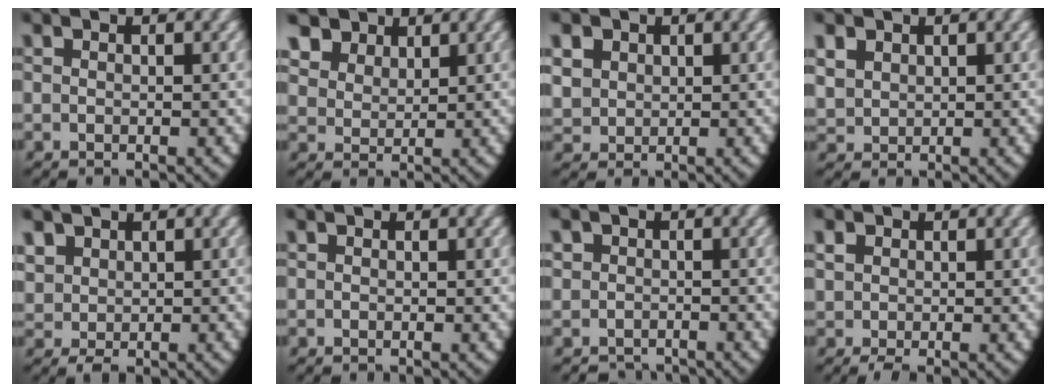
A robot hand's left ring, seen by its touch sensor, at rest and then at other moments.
{"total": 5.7, "force": [3.2, 4.0, 2.5], "torque": [-0.060, -0.004, 0.058]}
{"total": 3.9, "force": [1.1, 3.4, 1.5], "torque": [-0.049, -0.008, 0.031]}
{"total": 2.9, "force": [1.2, 2.4, 1.1], "torque": [-0.040, -0.009, 0.036]}
{"total": 2.8, "force": [0.7, 2.4, 1.3], "torque": [-0.041, -0.017, 0.027]}
{"total": 0.0}
{"total": 3.0, "force": [-2.0, 2.2, 0.2], "torque": [-0.006, -0.012, -0.033]}
{"total": 1.7, "force": [0.0, 1.3, 1.0], "torque": [-0.030, -0.013, 0.012]}